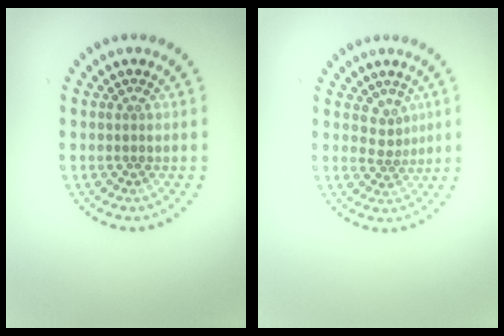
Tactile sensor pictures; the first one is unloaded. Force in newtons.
{"total": 1.9, "press": 1.3, "slide": 1.4}